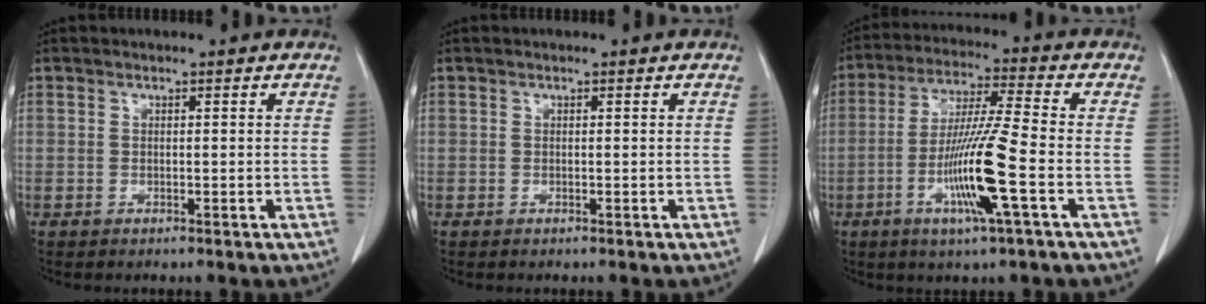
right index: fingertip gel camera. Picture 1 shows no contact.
{"total": 0.0}
{"total": 12.3, "force": [-3.9, -0.6, 11.7], "torque": [-0.230, -0.013, -0.078]}